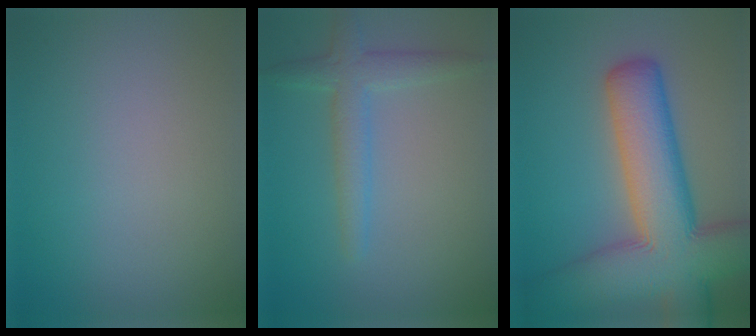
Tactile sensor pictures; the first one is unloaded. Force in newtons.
{"total": 3.1, "press": 3.1, "slide": 0.1}
{"total": 12.9, "press": 12.9, "slide": 0.8}